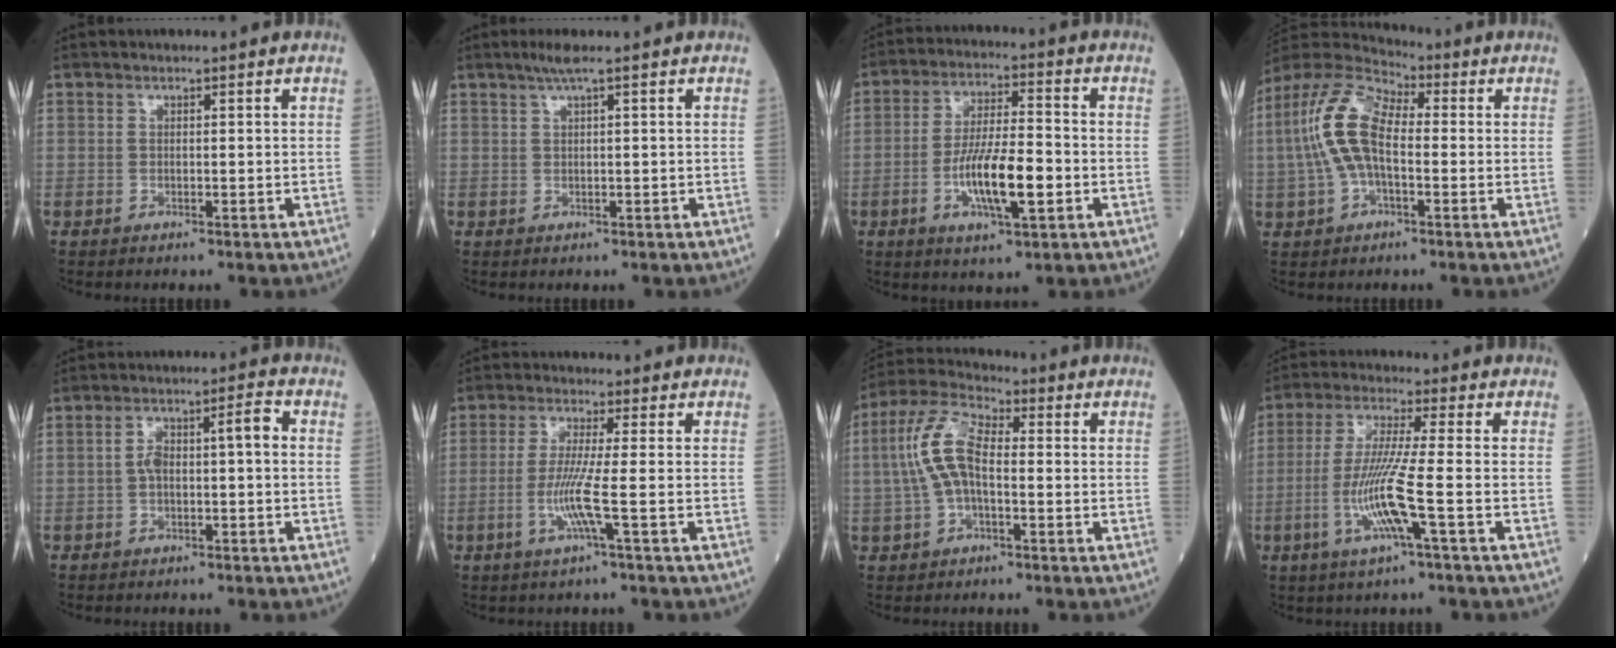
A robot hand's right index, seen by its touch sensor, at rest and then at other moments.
{"total": 2.2, "force": [1.3, -0.4, 1.7], "torque": [-0.041, 0.007, 0.028]}
{"total": 10.7, "force": [-3.0, 2.2, 10.0], "torque": [-0.188, 0.000, -0.052]}
{"total": 11.5, "force": [-0.1, 5.3, 10.3], "torque": [-0.239, 0.029, -0.008]}
{"total": 5.7, "force": [-0.1, 1.6, 5.5], "torque": [-0.106, 0.032, 0.000]}
{"total": 5.7, "force": [-1.6, -1.0, 5.3], "torque": [-0.109, -0.013, -0.038]}
{"total": 9.1, "force": [-0.2, 3.9, 8.2], "torque": [-0.193, 0.026, -0.009]}
{"total": 9.5, "force": [-2.9, -0.7, 9.1], "torque": [-0.186, -0.012, -0.061]}